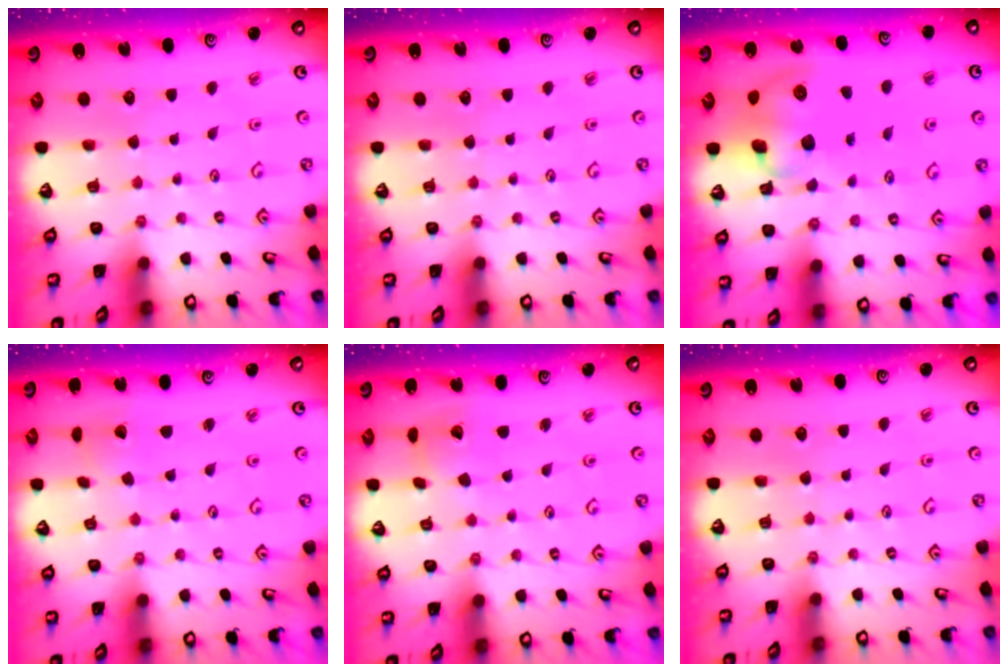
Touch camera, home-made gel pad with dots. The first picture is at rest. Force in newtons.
{"total": 0.0}
{"total": 12.6, "press": 12.4, "slide": 2.0}
{"total": 2.0, "press": 2.0, "slide": 0.1}
{"total": 5.5, "press": 5.5, "slide": 0.7}
{"total": 0.0}